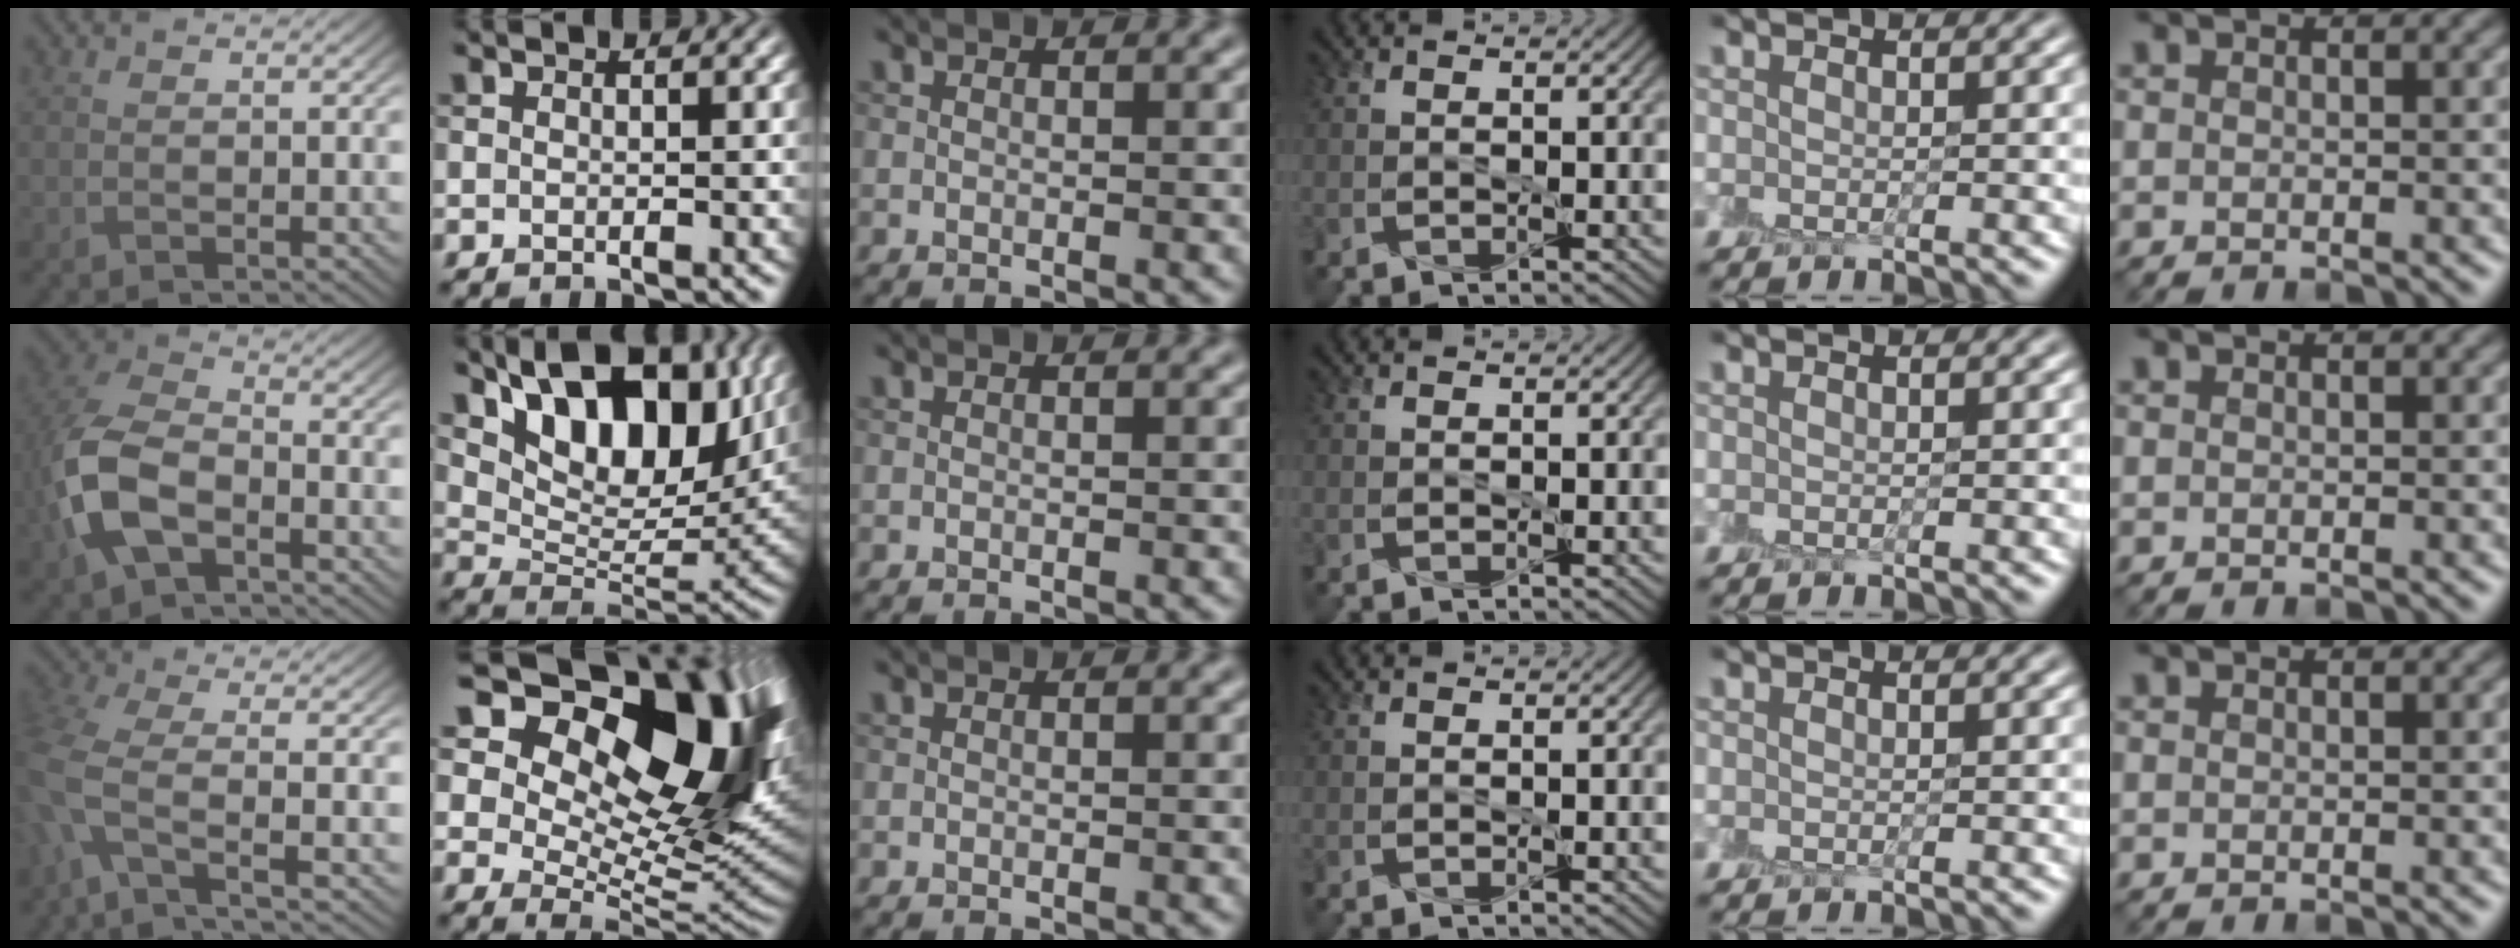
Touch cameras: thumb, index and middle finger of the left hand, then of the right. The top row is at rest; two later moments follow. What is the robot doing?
{"motion": "peel", "object": "lint roller sheet"}